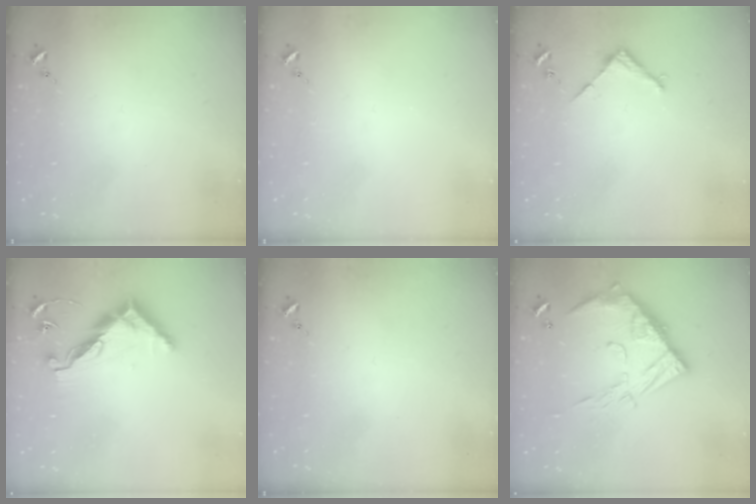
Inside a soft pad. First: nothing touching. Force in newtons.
{"total": 0.0}
{"total": 2.9, "press": 2.8, "slide": 0.2}
{"total": 12.1, "press": 12.0, "slide": 0.4}
{"total": 0.0}
{"total": 19.1, "press": 19.0, "slide": 1.8}